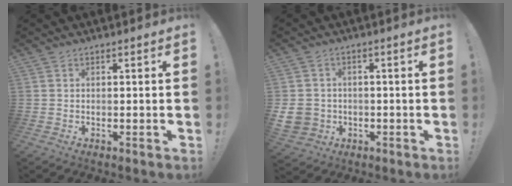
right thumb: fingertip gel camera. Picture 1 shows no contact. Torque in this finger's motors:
{"motor_torque": [0.01, -0.03, 0.61, -0.26, -0.02]}